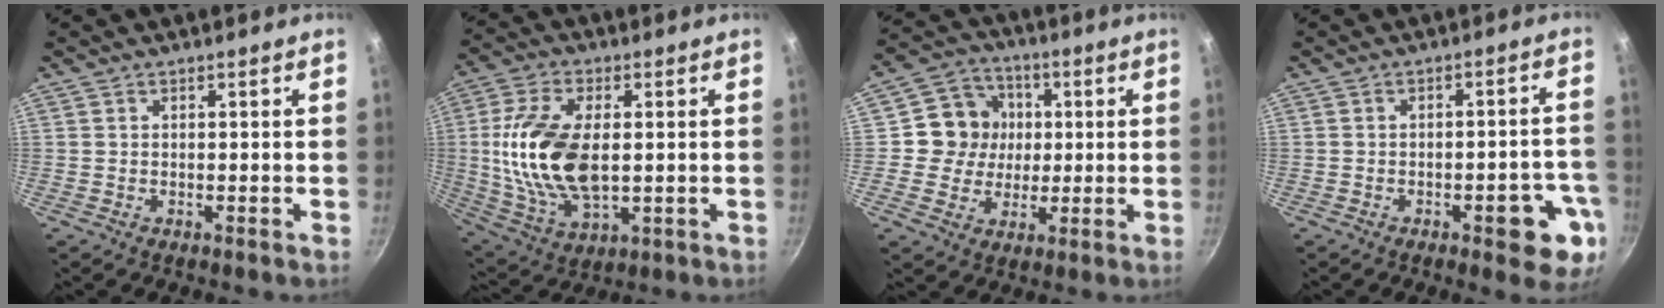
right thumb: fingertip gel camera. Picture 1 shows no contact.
{"total": 17.4, "force": [0.9, 9.4, 14.6], "torque": [-0.282, 0.000, 0.022]}
{"total": 10.2, "force": [1.1, 9.7, 3.1], "torque": [-0.015, 0.012, 0.004]}
{"total": 9.6, "force": [-3.9, 3.6, 8.0], "torque": [-0.068, 0.023, -0.044]}